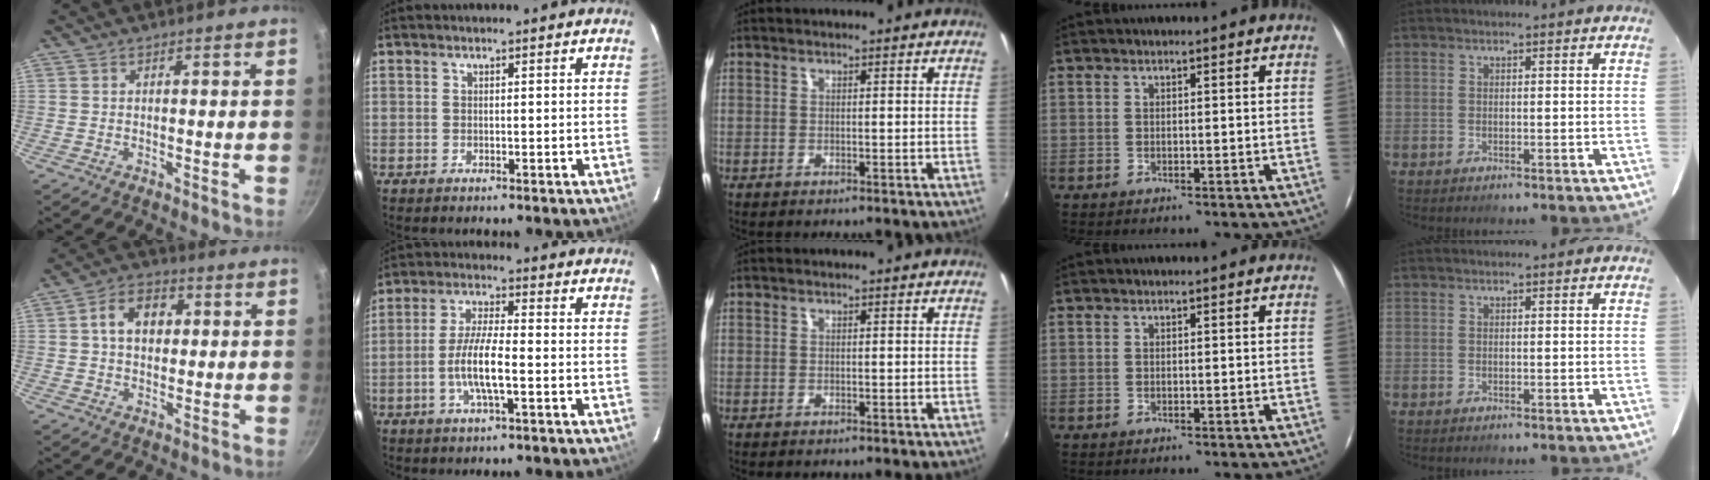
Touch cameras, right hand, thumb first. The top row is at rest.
{"thumb": {"total": 7.9, "force": [1.4, 5.8, 5.1], "torque": [-0.059, 0.011, 0.014]}, "index": {"total": 7.6, "force": [-2.1, 1.4, 7.2], "torque": [-0.144, 0.000, -0.043]}}